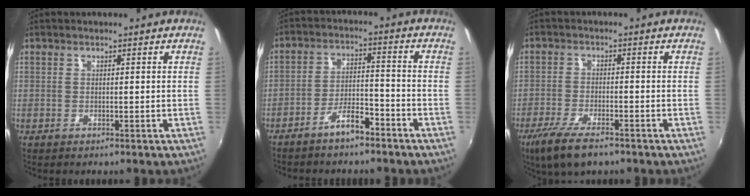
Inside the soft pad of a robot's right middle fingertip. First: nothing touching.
{"total": 6.0, "force": [-4.7, 1.8, 3.3], "torque": [-0.070, 0.015, -0.077]}
{"total": 8.9, "force": [-6.2, 2.6, 5.8], "torque": [-0.143, -0.030, -0.116]}